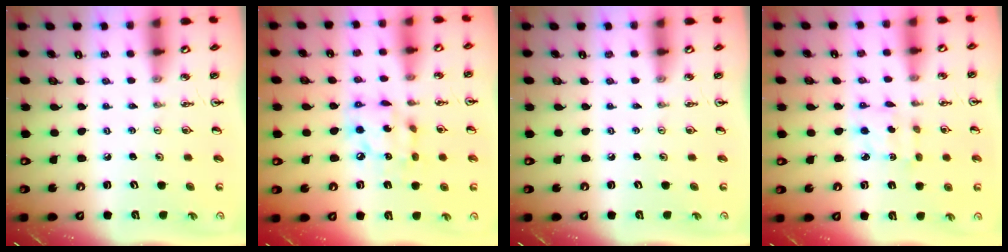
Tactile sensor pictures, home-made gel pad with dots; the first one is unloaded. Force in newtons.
{"total": 10.8, "press": 10.8, "slide": 1.1}
{"total": 0.0}
{"total": 2.5, "press": 2.5, "slide": 0.1}